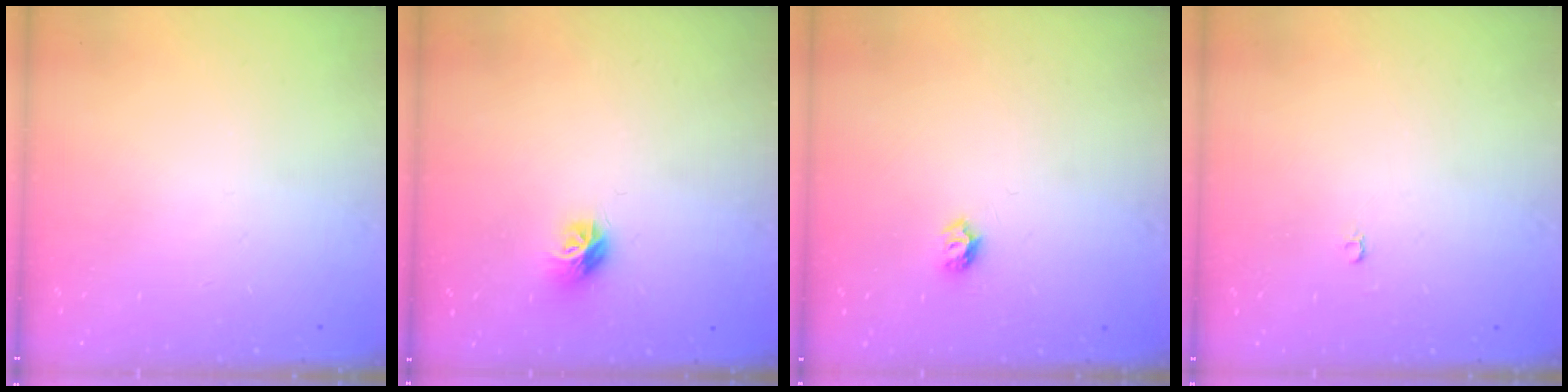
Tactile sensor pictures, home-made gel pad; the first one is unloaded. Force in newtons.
{"total": 7.7, "press": 7.7, "slide": 0.2}
{"total": 5.5, "press": 5.4, "slide": 0.6}
{"total": 2.0, "press": 2.0, "slide": 0.4}